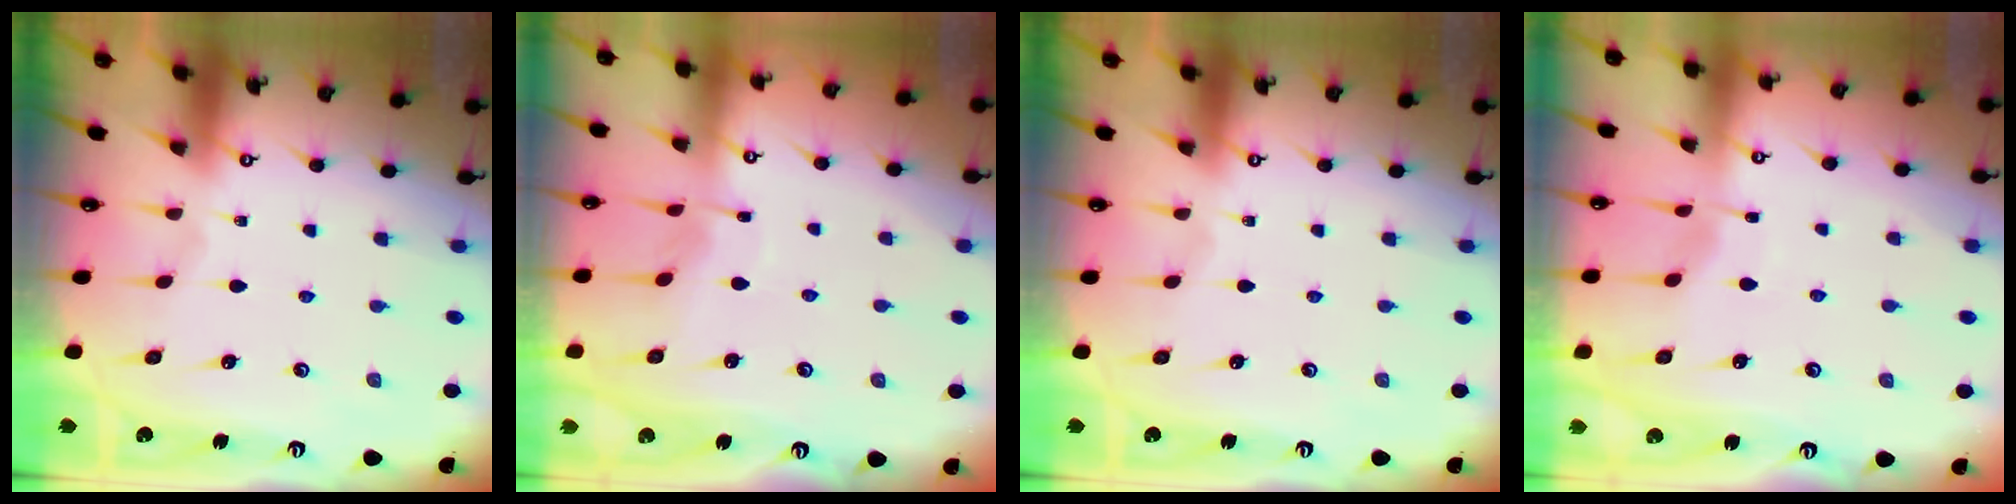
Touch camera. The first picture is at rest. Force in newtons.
{"total": 3.7, "press": 3.7, "slide": 0.4}
{"total": 0.0}
{"total": 2.8, "press": 2.7, "slide": 0.5}